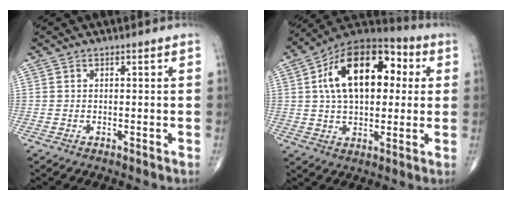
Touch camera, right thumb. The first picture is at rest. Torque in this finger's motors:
{"motor_torque": [0.30, 0.83, 1.23, -0.31, 0.15]}